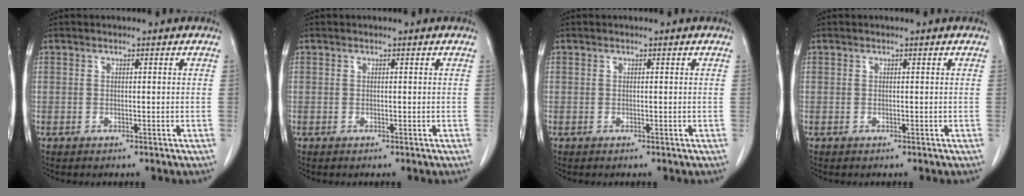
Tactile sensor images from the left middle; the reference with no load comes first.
{"total": 0.0}
{"total": 0.0}
{"total": 0.0}